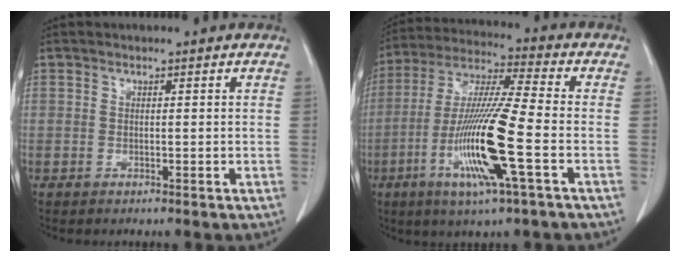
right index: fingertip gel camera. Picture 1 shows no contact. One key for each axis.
{"total": 15.7, "fx": -4.9, "fy": 0.1, "fz": 14.9, "tx": -0.301, "ty": -0.017, "tz": -0.097}